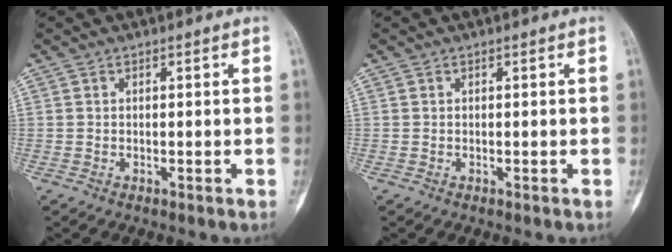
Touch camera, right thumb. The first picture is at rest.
{"total": 0.0}